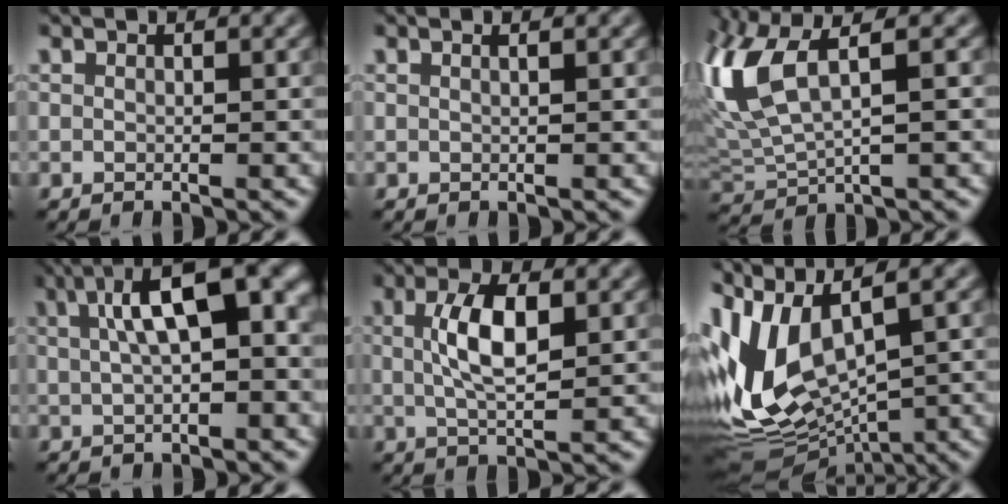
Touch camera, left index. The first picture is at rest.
{"total": 1.0, "force": [0.5, 0.4, 0.8], "torque": [-0.005, -0.001, -0.002]}
{"total": 8.3, "force": [2.5, 3.3, 7.2], "torque": [-0.185, 0.014, 0.050]}
{"total": 9.7, "force": [2.4, 3.5, 8.8], "torque": [-0.123, 0.016, 0.037]}
{"total": 5.0, "force": [0.9, 1.8, 4.6], "torque": [-0.097, 0.004, 0.017]}
{"total": 10.9, "force": [0.2, 5.7, 9.3], "torque": [-0.229, -0.009, 0.027]}